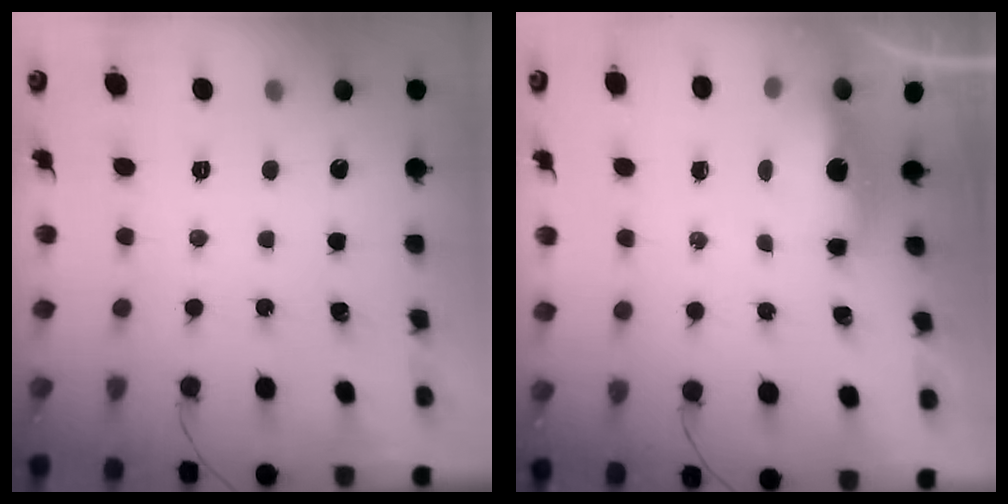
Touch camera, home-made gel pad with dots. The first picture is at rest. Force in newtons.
{"total": 7.3, "press": 5.5, "slide": 4.7}